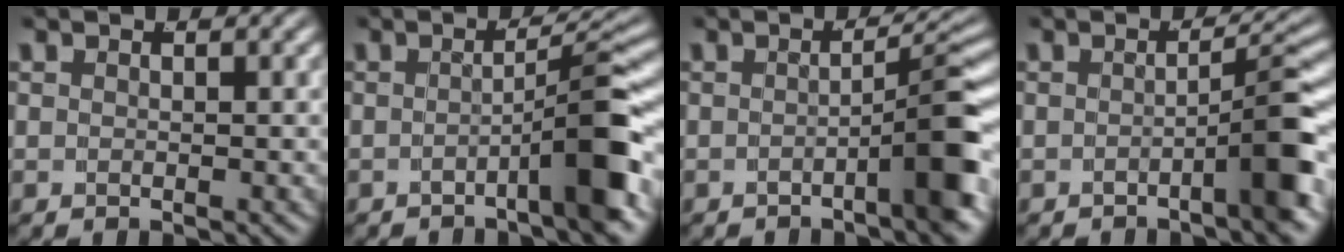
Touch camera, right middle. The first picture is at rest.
{"total": 5.4, "force": [-2.3, 0.4, 4.9], "torque": [-0.061, 0.016, -0.042]}
{"total": 5.0, "force": [-1.9, 0.6, 4.5], "torque": [-0.056, 0.011, -0.035]}
{"total": 4.5, "force": [-1.8, 0.5, 4.1], "torque": [-0.049, 0.011, -0.033]}